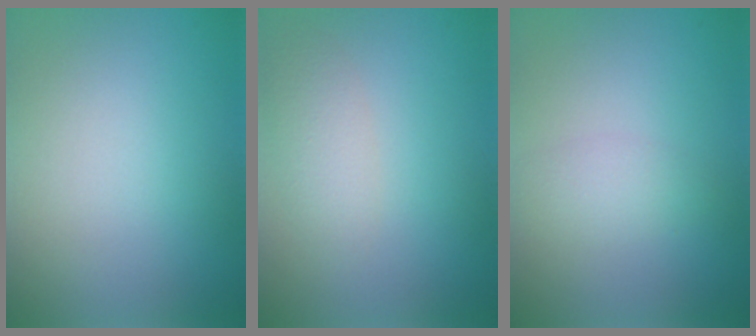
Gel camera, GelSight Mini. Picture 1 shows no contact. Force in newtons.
{"total": 2.0, "press": 2.0, "slide": 0.1}
{"total": 1.8, "press": 1.8, "slide": 0.1}